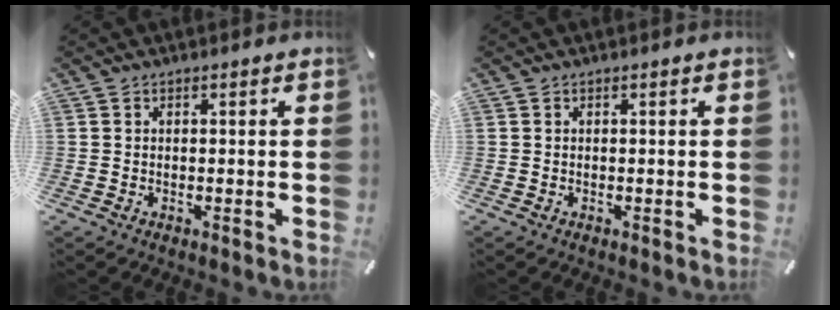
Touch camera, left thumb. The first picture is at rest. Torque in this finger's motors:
{"motor_torque": [0.00, 0.00, 0.00, 0.00, 0.00]}